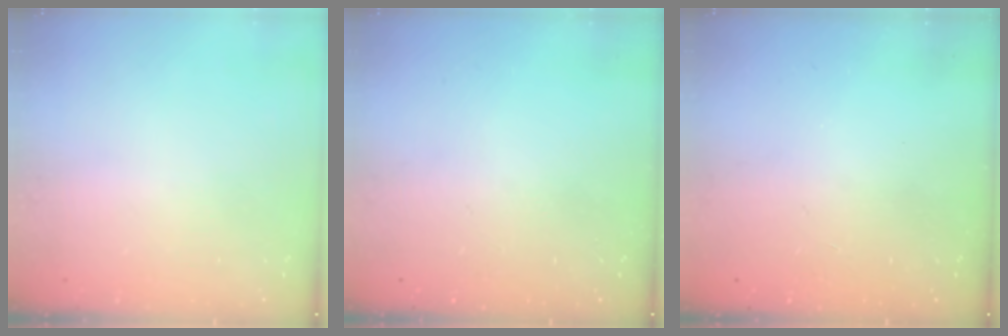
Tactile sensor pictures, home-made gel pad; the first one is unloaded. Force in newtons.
{"total": 0.0}
{"total": 0.0}